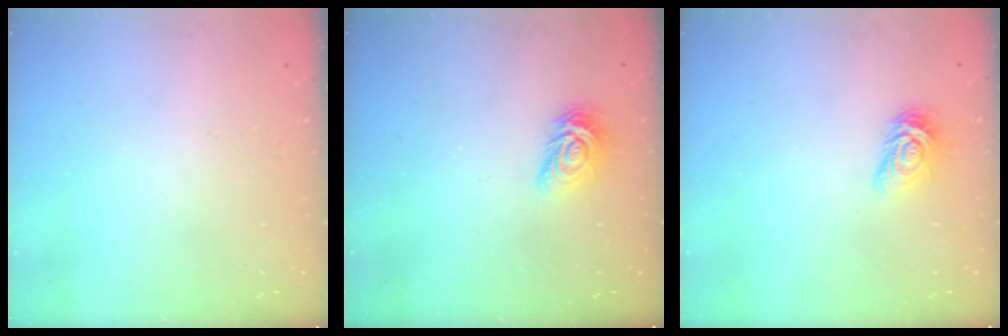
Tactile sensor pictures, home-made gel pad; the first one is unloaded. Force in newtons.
{"total": 9.1, "press": 9.1, "slide": 0.2}
{"total": 7.6, "press": 7.6, "slide": 0.2}